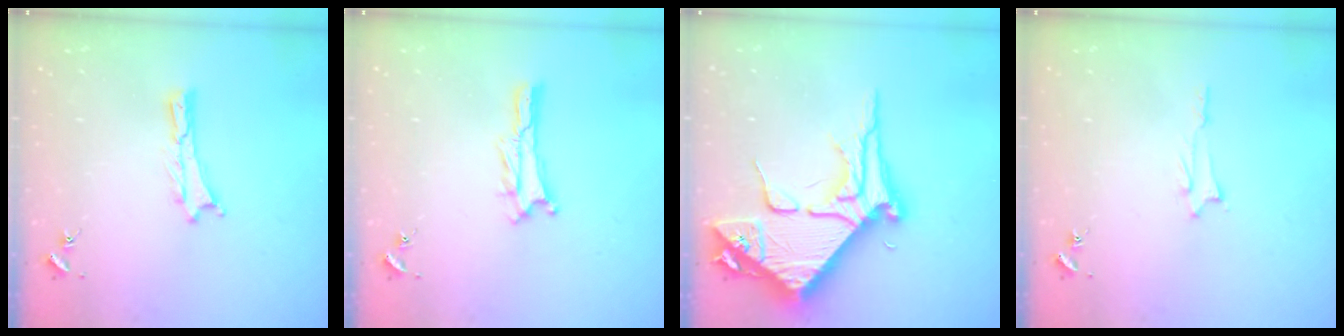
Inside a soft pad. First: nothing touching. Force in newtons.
{"total": 1.3, "press": 1.3, "slide": 0.4}
{"total": 12.6, "press": 12.5, "slide": 1.6}
{"total": 1.2, "press": 1.2, "slide": 0.1}